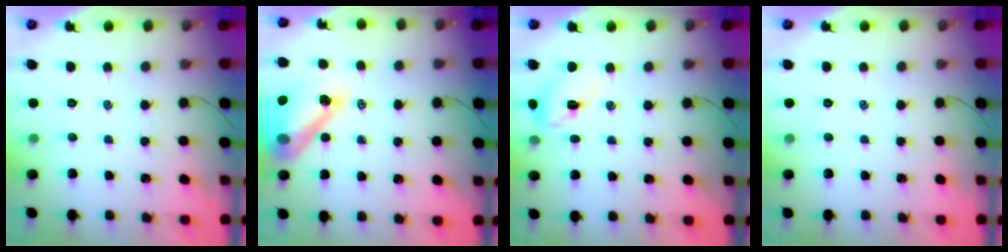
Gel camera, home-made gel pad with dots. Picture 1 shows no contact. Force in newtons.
{"total": 15.5, "press": 14.8, "slide": 4.6}
{"total": 8.1, "press": 8.1, "slide": 0.8}
{"total": 0.0}